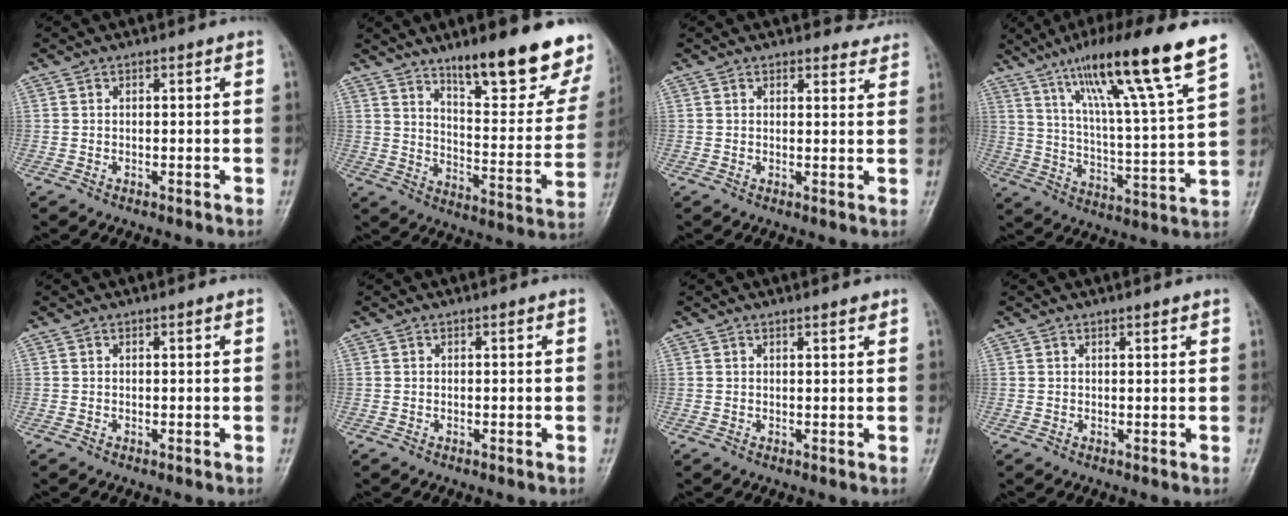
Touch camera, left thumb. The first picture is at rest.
{"total": 22.7, "force": [15.4, 6.2, 15.6], "torque": [-0.169, -0.087, 0.222]}
{"total": 3.1, "force": [2.9, 1.1, -0.1], "torque": [0.022, -0.021, 0.024]}
{"total": 20.2, "force": [12.8, 1.8, 15.5], "torque": [-0.239, -0.046, 0.212]}
{"total": 0.0}
{"total": 0.0}
{"total": 1.2, "force": [1.0, 0.2, 0.7], "torque": [-0.008, -0.006, 0.014]}
{"total": 1.0, "force": [0.8, 0.2, 0.6], "torque": [-0.008, -0.004, 0.012]}